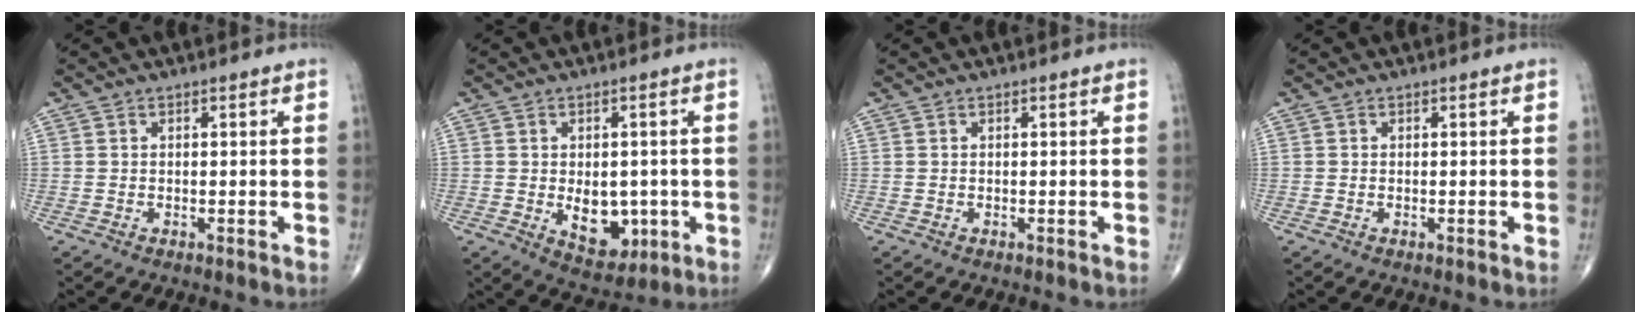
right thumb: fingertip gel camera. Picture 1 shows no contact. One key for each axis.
{"total": 8.5, "fx": -1.4, "fy": 5.6, "fz": 6.2, "tx": -0.050, "ty": -0.004, "tz": -0.004}
{"total": 0.0}
{"total": 0.0}